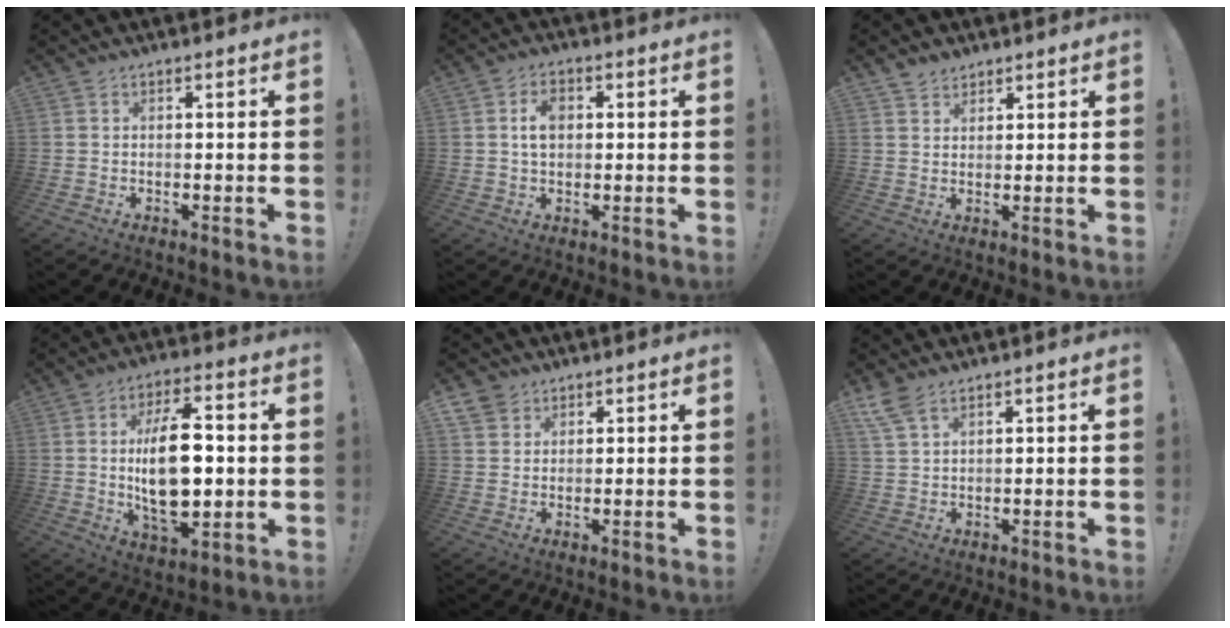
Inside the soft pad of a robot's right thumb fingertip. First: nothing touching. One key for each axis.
{"total": 5.4, "fx": 1.1, "fy": 3.7, "fz": 3.7, "tx": -0.055, "ty": 0.003, "tz": 0.018}
{"total": 3.3, "fx": 2.7, "fy": 1.8, "fz": 0.3, "tx": 0.001, "ty": -0.019, "tz": 0.049}
{"total": 18.4, "fx": 0.7, "fy": 9.3, "fz": 15.9, "tx": -0.283, "ty": -0.004, "tz": 0.007}
{"total": 4.7, "fx": 3.2, "fy": 3.4, "fz": 0.8, "tx": -0.021, "ty": -0.014, "tz": 0.063}
{"total": 5.9, "fx": 4.1, "fy": 2.4, "fz": 3.5, "tx": -0.074, "ty": -0.012, "tz": 0.081}